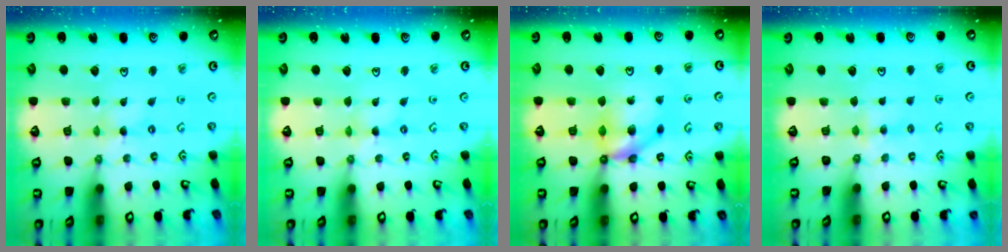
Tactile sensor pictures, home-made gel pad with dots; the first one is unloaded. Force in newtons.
{"total": 0.0}
{"total": 10.3, "press": 10.3, "slide": 0.1}
{"total": 3.0, "press": 3.0, "slide": 0.4}